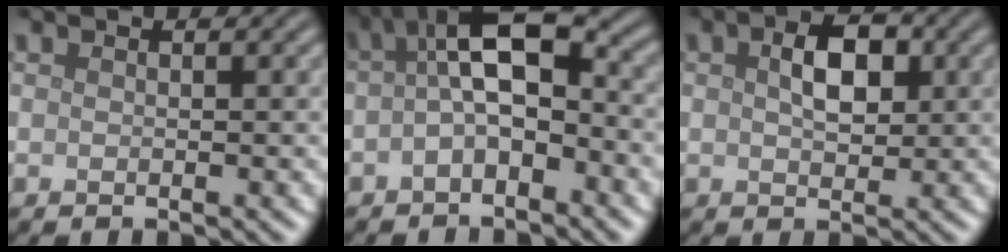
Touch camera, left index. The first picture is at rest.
{"total": 5.8, "force": [-0.1, 2.4, 5.3], "torque": [-0.091, 0.017, -0.015]}
{"total": 4.0, "force": [0.9, 2.3, 3.1], "torque": [-0.055, 0.006, 0.013]}